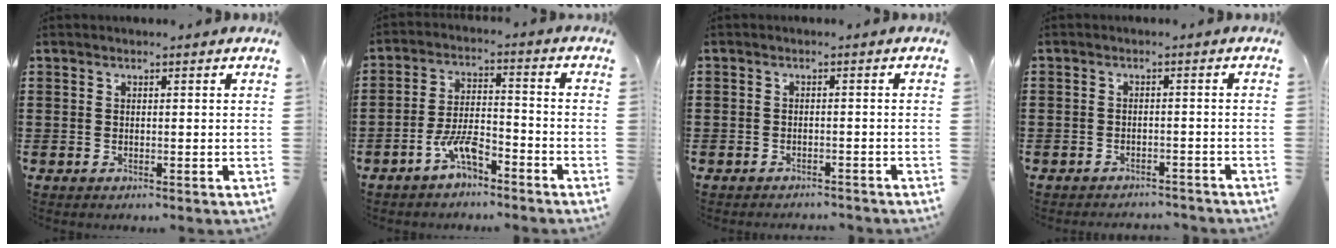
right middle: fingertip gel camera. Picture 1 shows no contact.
{"total": 6.0, "force": [-4.2, 1.8, 3.8], "torque": [-0.084, 0.008, -0.083]}
{"total": 1.6, "force": [-1.6, 0.3, -0.2], "torque": [0.000, 0.003, -0.037]}
{"total": 2.2, "force": [-2.2, 0.4, -0.3], "torque": [-0.001, 0.003, -0.050]}